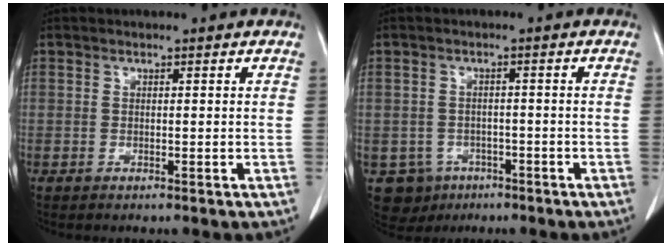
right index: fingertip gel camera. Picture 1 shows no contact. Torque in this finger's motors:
{"motor_torque": [-0.22, -0.16, -0.69, -0.15]}